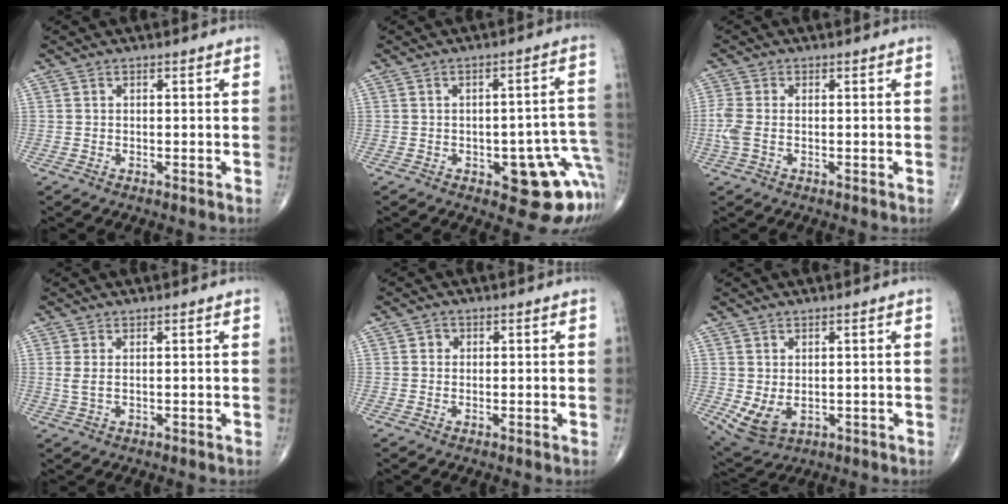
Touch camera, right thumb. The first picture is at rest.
{"total": 14.3, "force": [-4.8, 6.2, 12.0], "torque": [-0.083, 0.032, -0.044]}
{"total": 4.1, "force": [-0.7, 2.4, 3.3], "torque": [-0.101, 0.003, -0.016]}
{"total": 1.9, "force": [0.4, 0.7, 1.7], "torque": [-0.047, -0.002, 0.014]}
{"total": 1.2, "force": [0.2, 1.1, 0.3], "torque": [0.002, 0.002, 0.000]}
{"total": 5.7, "force": [-0.3, 3.8, 4.3], "torque": [-0.078, -0.005, 0.015]}